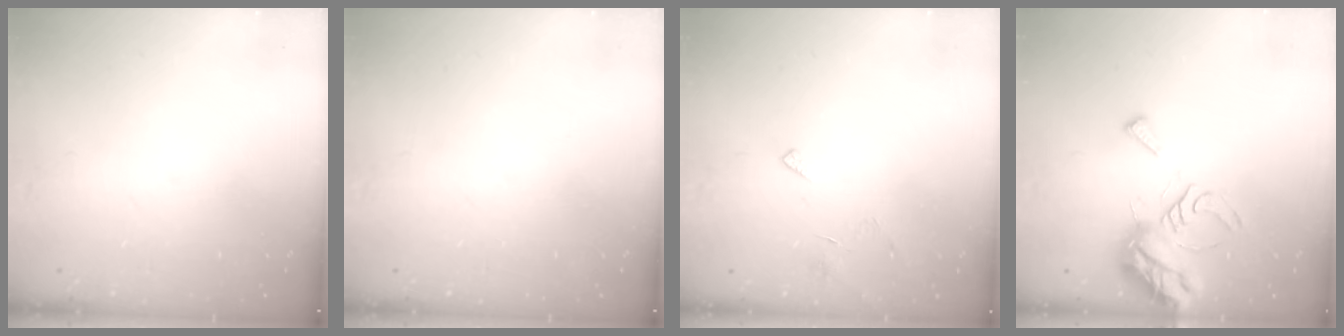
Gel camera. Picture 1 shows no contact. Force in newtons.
{"total": 0.0}
{"total": 4.2, "press": 4.2, "slide": 0.3}
{"total": 9.8, "press": 9.8, "slide": 0.2}